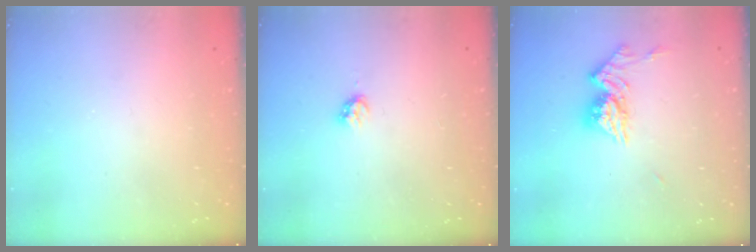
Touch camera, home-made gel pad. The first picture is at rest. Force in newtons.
{"total": 2.8, "press": 2.7, "slide": 0.3}
{"total": 10.6, "press": 10.5, "slide": 0.9}